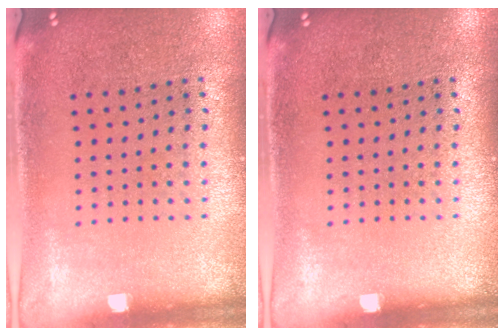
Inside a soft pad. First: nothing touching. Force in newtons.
{"total": 0.0}